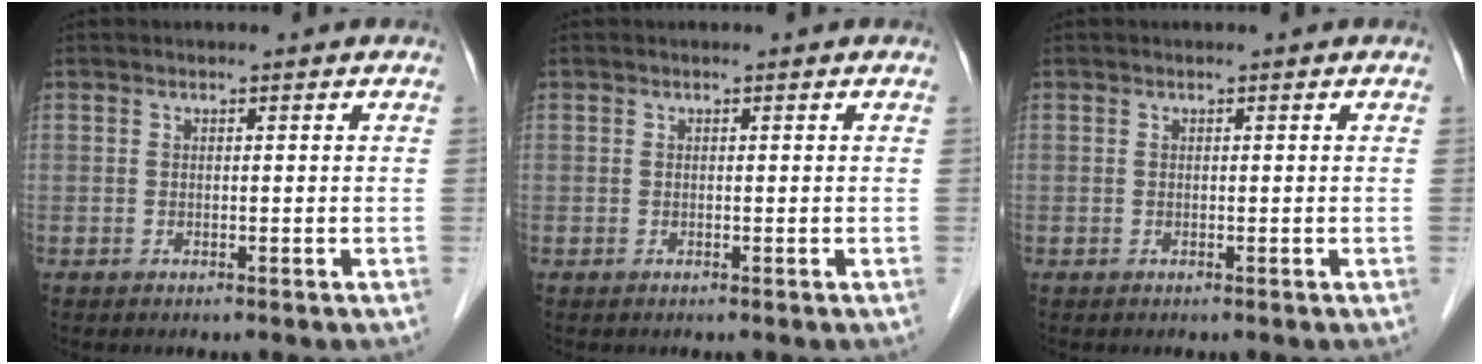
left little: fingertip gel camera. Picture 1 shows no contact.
{"total": 0.0}
{"total": 0.0}